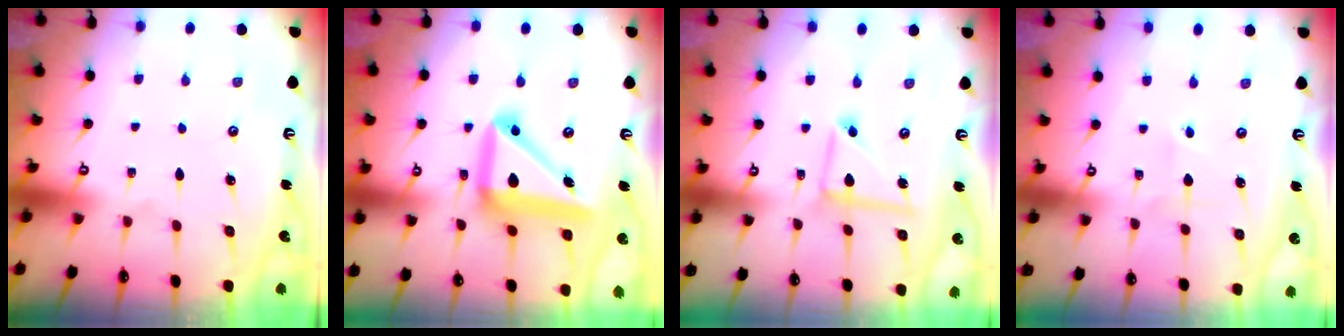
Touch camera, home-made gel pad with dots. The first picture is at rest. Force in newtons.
{"total": 18.0, "press": 17.9, "slide": 2.1}
{"total": 7.2, "press": 7.2, "slide": 0.7}
{"total": 1.7, "press": 1.7, "slide": 0.2}